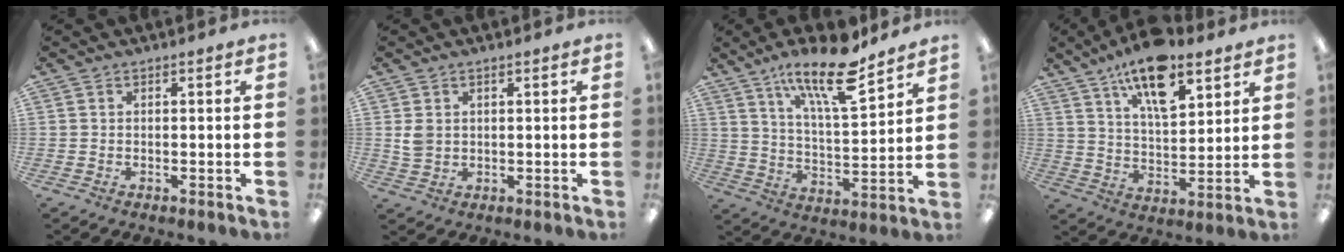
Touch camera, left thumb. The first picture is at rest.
{"total": 3.1, "force": [1.1, 2.3, 1.8], "torque": [-0.037, 0.004, 0.021]}
{"total": 17.2, "force": [12.3, 4.6, 11.1], "torque": [-0.187, -0.066, 0.200]}
{"total": 15.7, "force": [10.5, 6.5, 9.6], "torque": [-0.153, -0.047, 0.178]}